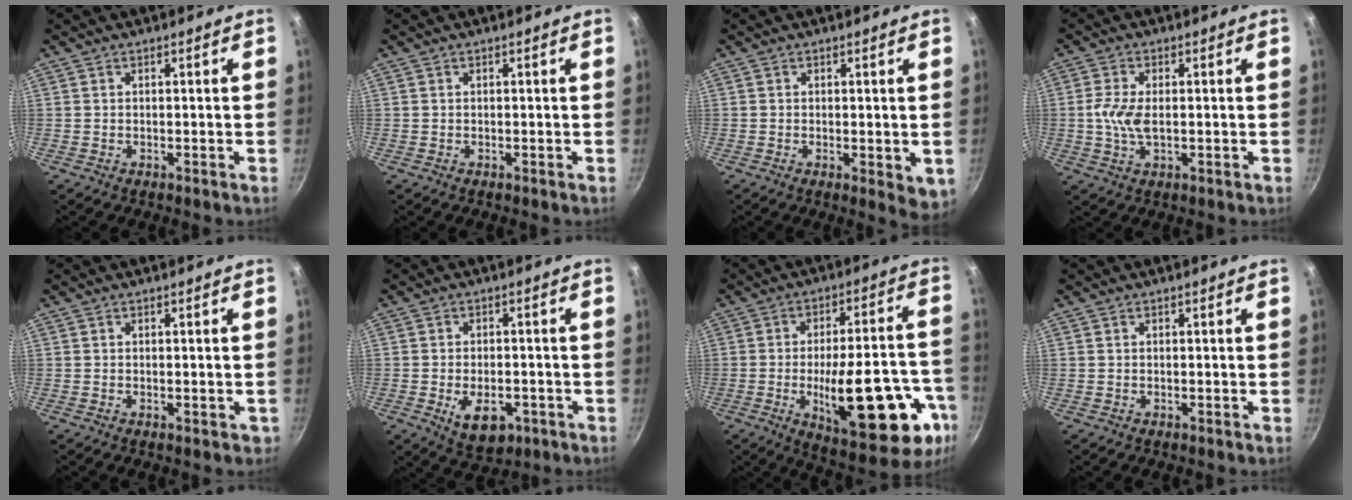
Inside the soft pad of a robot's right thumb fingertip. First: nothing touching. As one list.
[{"total": 0.0}, {"total": 4.4, "force": [-0.4, 1.9, 4.0], "torque": [-0.049, -0.015, -0.004]}, {"total": 5.6, "force": [-0.1, 2.8, 4.9], "torque": [-0.102, 0.000, -0.006]}, {"total": 1.0, "force": [-0.2, 0.6, 0.8], "torque": [-0.005, 0.000, -0.003]}, {"total": 8.3, "force": [-2.9, 5.0, 6.0], "torque": [-0.074, 0.005, -0.032]}, {"total": 25.0, "force": [-8.3, 9.7, 21.6], "torque": [-0.266, 0.019, -0.101]}, {"total": 0.0}]